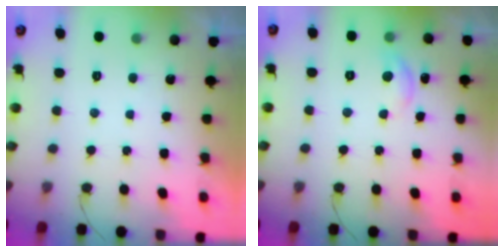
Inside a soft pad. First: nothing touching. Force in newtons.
{"total": 7.3, "press": 7.3, "slide": 0.5}